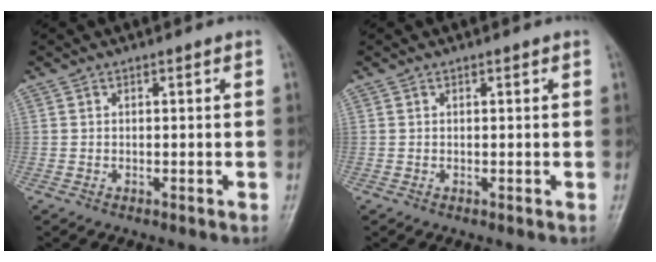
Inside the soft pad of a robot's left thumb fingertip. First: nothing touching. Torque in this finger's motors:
{"motor_torque": [0.01, 0.04, 0.30, 0.25, 0.00]}